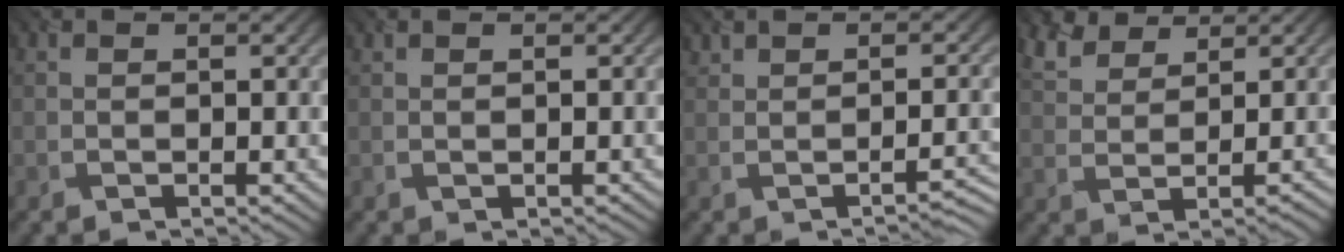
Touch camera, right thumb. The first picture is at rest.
{"total": 0.0}
{"total": 1.9, "force": [-0.7, 0.3, 1.7], "torque": [-0.032, 0.009, -0.011]}
{"total": 4.4, "force": [3.4, 1.9, 2.2], "torque": [-0.057, 0.008, 0.068]}